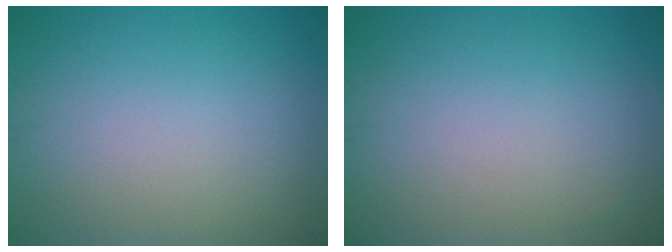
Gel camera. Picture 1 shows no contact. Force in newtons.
{"total": 0.0}